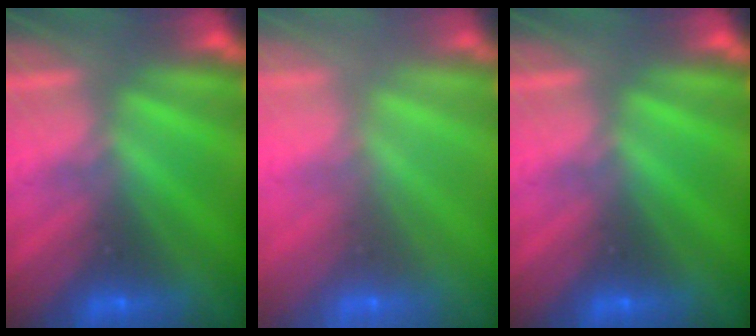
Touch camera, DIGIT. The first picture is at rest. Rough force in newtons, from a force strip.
{"total": 6.5}
{"total": 0.0}